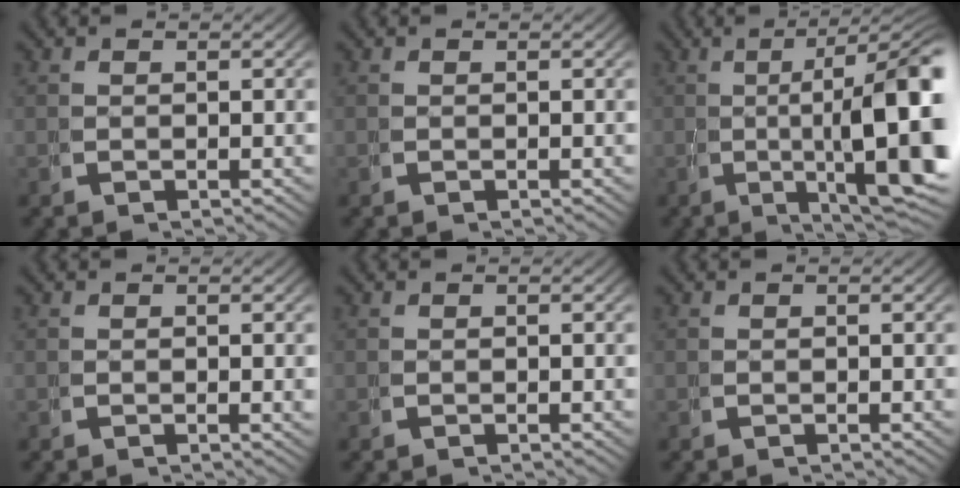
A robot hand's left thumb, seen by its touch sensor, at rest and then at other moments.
{"total": 0.0}
{"total": 14.5, "force": [-0.5, 5.2, 13.5], "torque": [-0.180, -0.013, -0.005]}
{"total": 0.0}
{"total": 0.0}
{"total": 0.0}